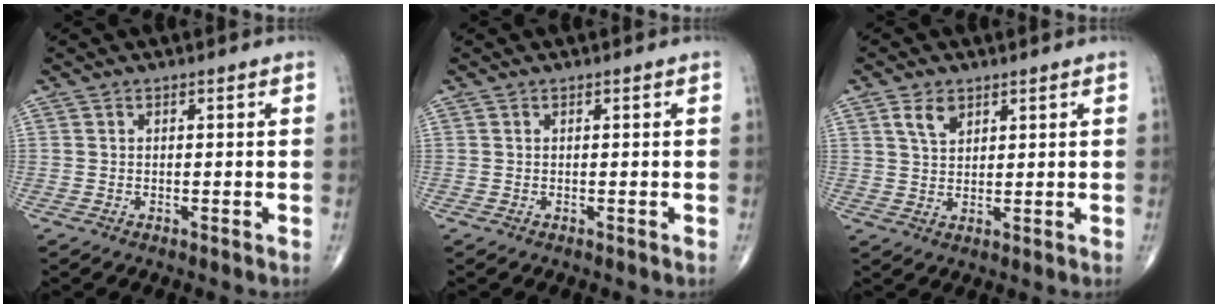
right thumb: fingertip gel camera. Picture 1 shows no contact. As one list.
[{"total": 0.0}, {"total": 4.1, "force": [2.3, 2.5, 2.4], "torque": [-0.035, -0.011, 0.046]}]